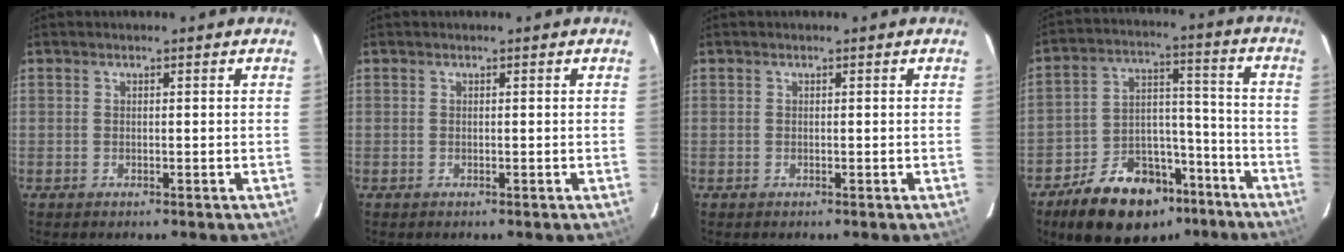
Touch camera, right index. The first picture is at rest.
{"total": 0.0}
{"total": 0.0}
{"total": 18.2, "force": [-12.6, 9.9, 8.7], "torque": [-0.167, 0.036, -0.184]}